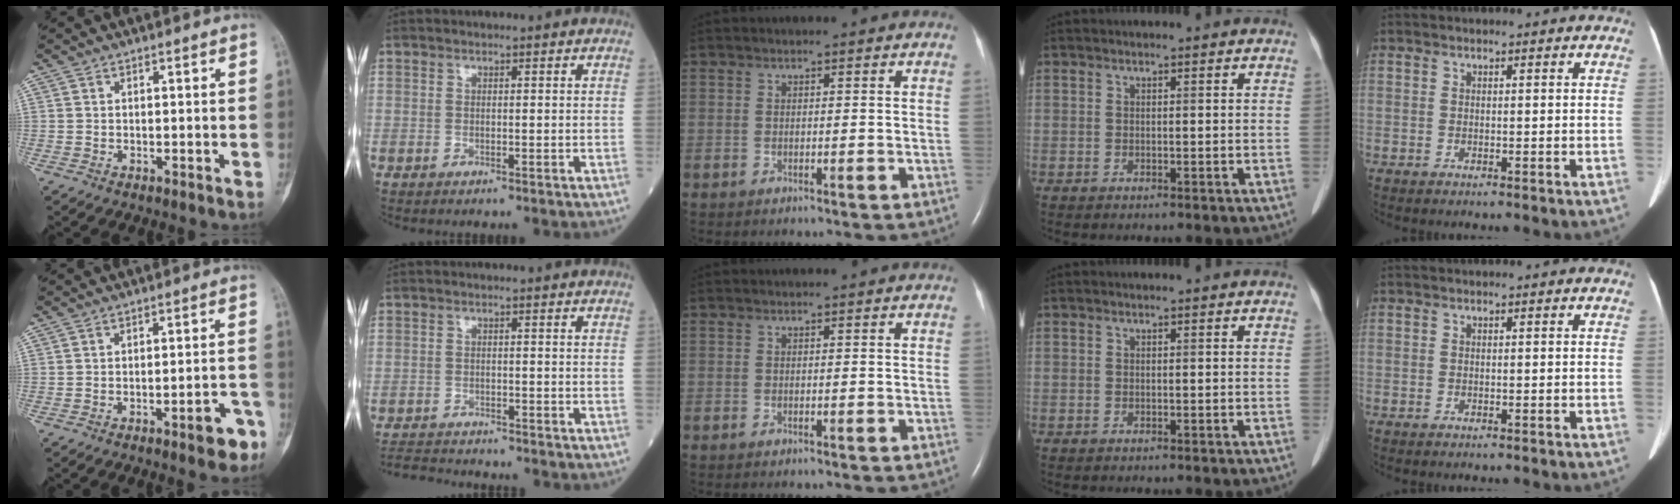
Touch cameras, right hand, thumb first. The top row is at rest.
{"thumb": {"total": 5.9, "force": [-3.5, 1.7, 4.4], "torque": [-0.044, 0.031, -0.042]}, "index": {"total": 5.2, "force": [-5.2, 0.3, 0.7], "torque": [-0.009, -0.016, -0.088]}}